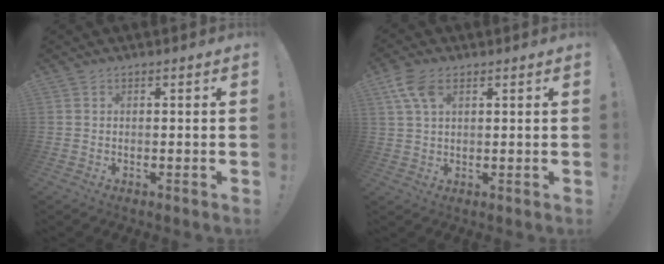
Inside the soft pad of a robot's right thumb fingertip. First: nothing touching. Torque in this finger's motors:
{"motor_torque": [-0.08, 0.24, 0.05, 0.16, 0.01]}